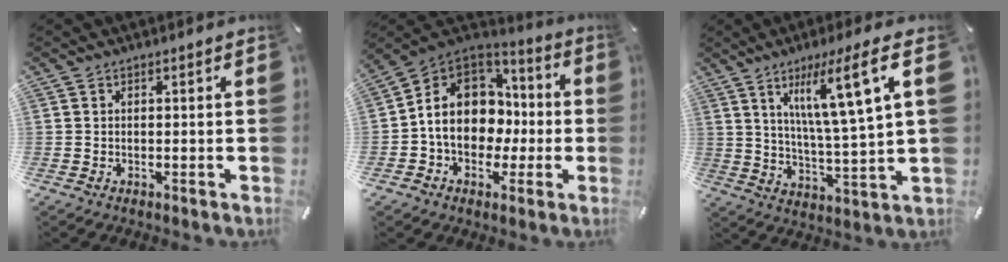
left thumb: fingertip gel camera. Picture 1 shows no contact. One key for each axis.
{"total": 14.1, "fx": -1.0, "fy": 12.0, "fz": 7.2, "tx": -0.143, "ty": 0.009, "tz": -0.012}
{"total": 15.2, "fx": 7.5, "fy": 1.5, "fz": 13.1, "tx": -0.226, "ty": -0.024, "tz": 0.110}